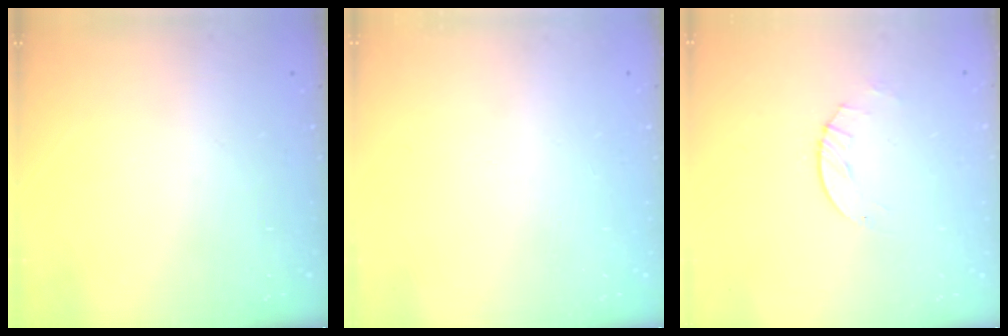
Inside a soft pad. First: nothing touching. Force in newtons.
{"total": 0.0}
{"total": 2.8, "press": 2.8, "slide": 0.4}